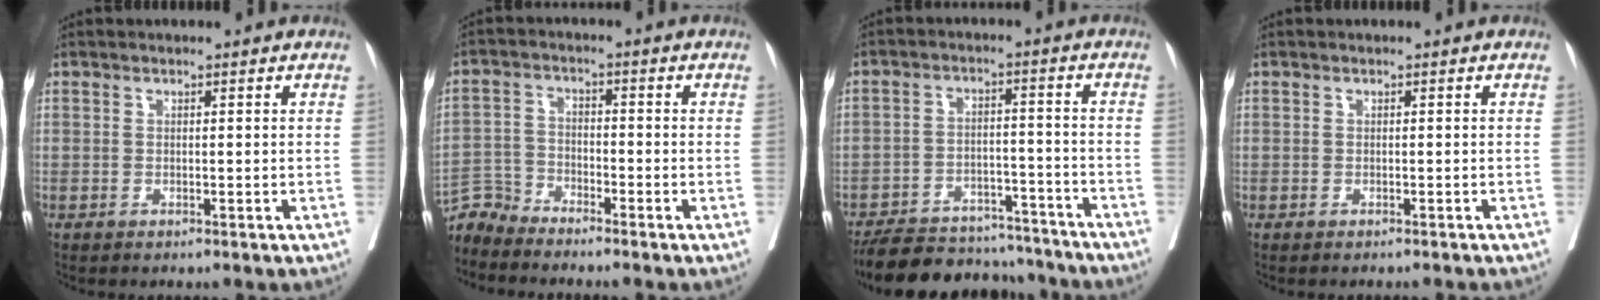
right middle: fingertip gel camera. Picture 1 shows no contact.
{"total": 4.2, "force": [-4.1, -0.1, -1.0], "torque": [0.023, -0.004, -0.081]}
{"total": 15.8, "force": [-14.5, 4.7, 4.3], "torque": [-0.073, 0.010, -0.206]}
{"total": 2.2, "force": [-2.0, -0.5, 0.8], "torque": [-0.010, -0.007, -0.024]}